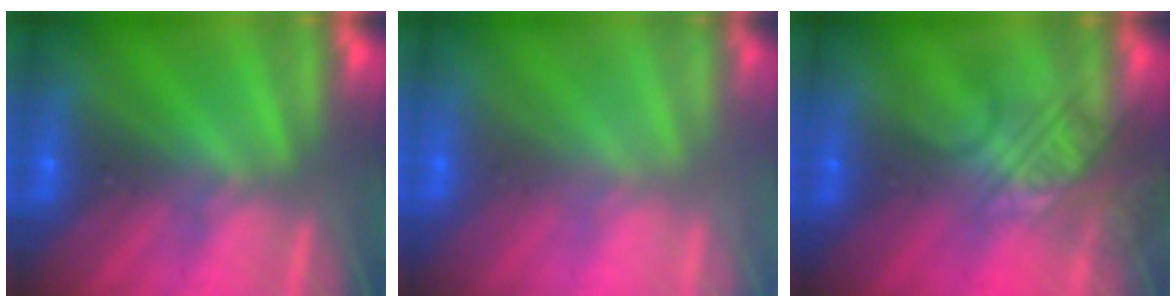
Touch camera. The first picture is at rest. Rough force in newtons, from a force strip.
{"total": 2.5}
{"total": 2.4}